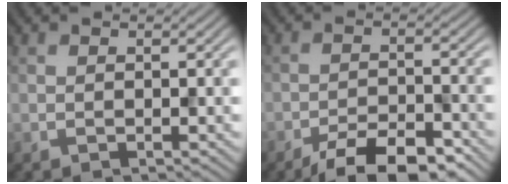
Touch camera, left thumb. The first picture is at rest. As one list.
[{"total": 6.9, "force": [-5.2, 2.0, 4.1], "torque": [-0.063, 0.003, -0.088]}]